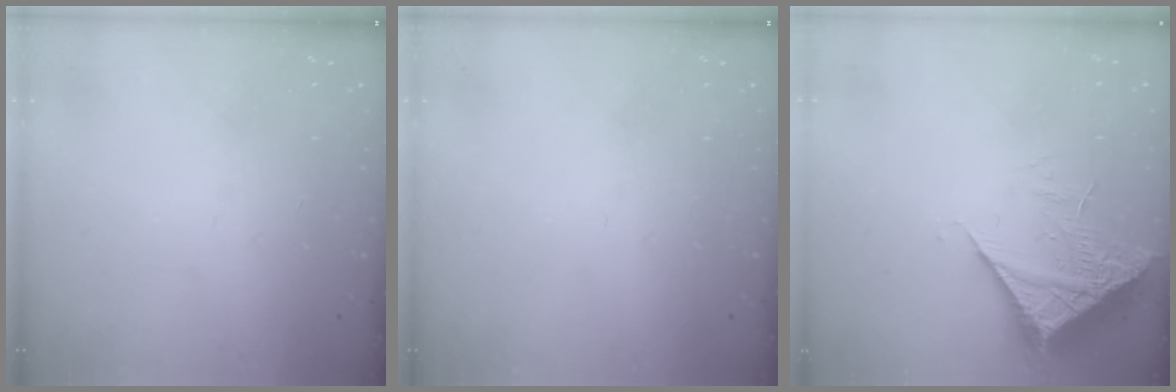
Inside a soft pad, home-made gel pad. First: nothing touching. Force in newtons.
{"total": 0.0}
{"total": 7.2, "press": 7.2, "slide": 0.8}